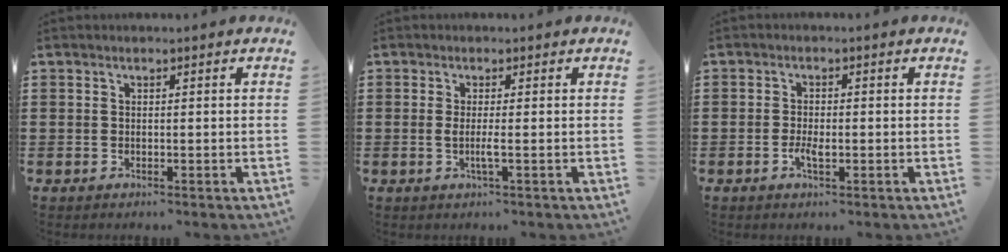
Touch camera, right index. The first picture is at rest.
{"total": 2.2, "force": [-0.5, -0.1, 2.1], "torque": [-0.039, -0.005, -0.010]}
{"total": 2.3, "force": [-0.8, 1.0, 1.9], "torque": [-0.044, -0.002, -0.016]}